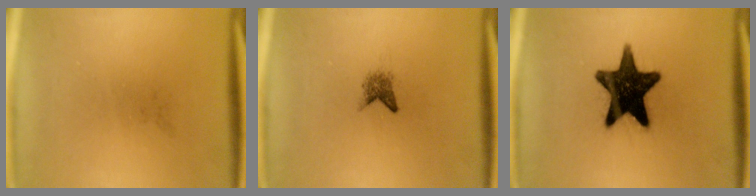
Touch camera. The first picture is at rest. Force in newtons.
{"total": 1.8}
{"total": 16.6}